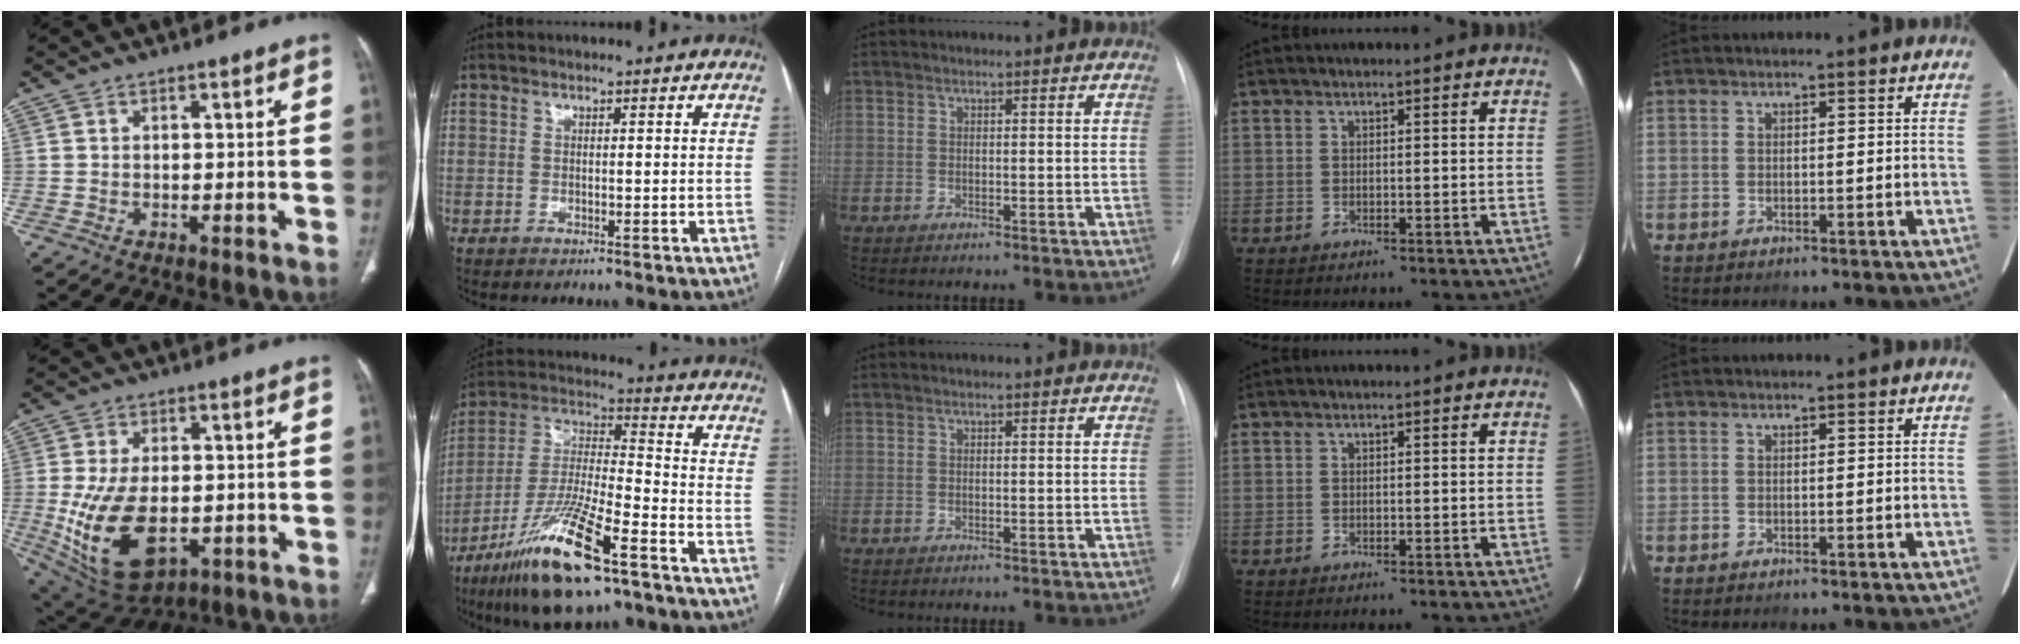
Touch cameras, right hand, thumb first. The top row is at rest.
{"thumb": {"total": 16.8, "force": [-3.2, 9.7, 13.3], "torque": [-0.247, -0.008, -0.026]}, "index": {"total": 19.0, "force": [-11.6, 2.9, 14.7], "torque": [-0.305, -0.032, -0.209]}}